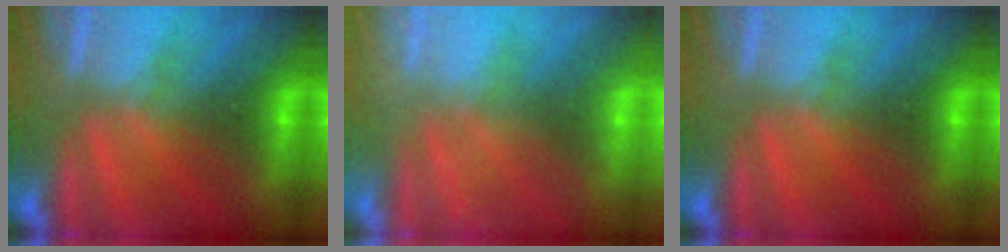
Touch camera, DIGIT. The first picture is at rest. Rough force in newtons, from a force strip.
{"total": 2.4}
{"total": 0.0}